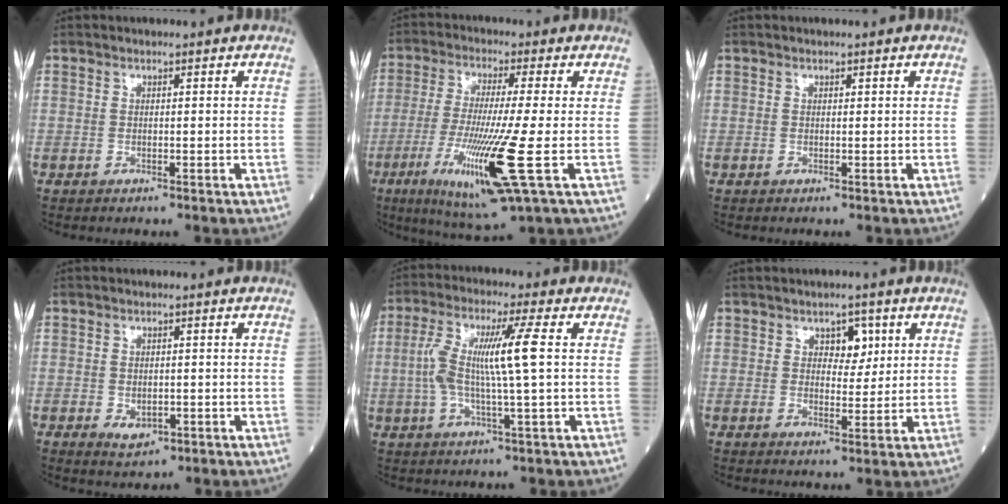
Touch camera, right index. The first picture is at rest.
{"total": 14.2, "force": [-4.3, -0.3, 13.5], "torque": [-0.279, -0.040, -0.076]}
{"total": 0.0}
{"total": 2.9, "force": [-1.1, 1.8, 2.0], "torque": [-0.030, -0.001, -0.008]}
{"total": 9.5, "force": [0.7, -0.2, 9.5], "torque": [-0.193, 0.012, 0.011]}
{"total": 3.7, "force": [1.6, 2.2, 2.5], "torque": [-0.028, 0.004, 0.023]}